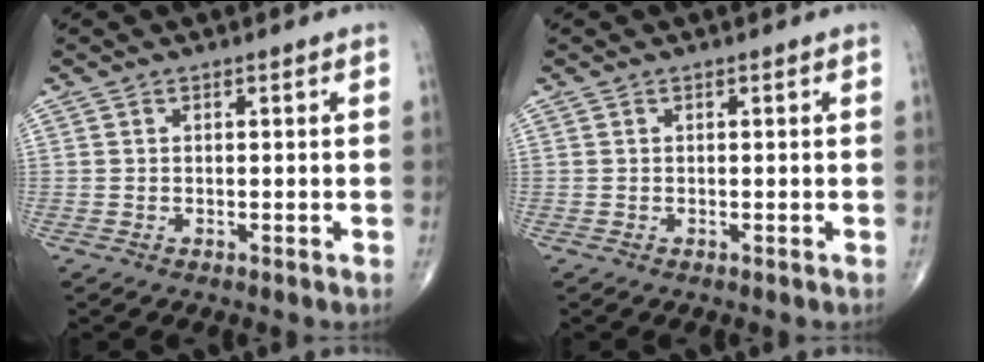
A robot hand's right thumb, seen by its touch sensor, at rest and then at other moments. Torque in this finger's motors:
{"motor_torque": [0.00, 0.00, -0.08, 0.08, 0.02]}